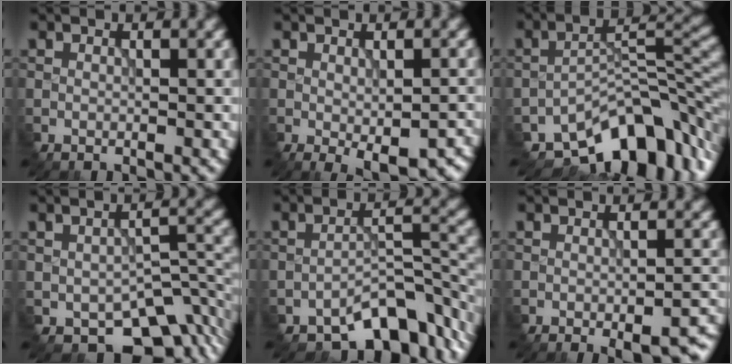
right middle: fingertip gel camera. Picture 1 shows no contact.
{"total": 4.4, "force": [-1.7, 1.6, 3.7], "torque": [-0.050, -0.015, -0.014]}
{"total": 10.6, "force": [-7.5, 4.8, 5.7], "torque": [-0.066, 0.001, -0.136]}
{"total": 6.9, "force": [-4.5, 3.8, 3.5], "torque": [-0.038, -0.021, -0.068]}
{"total": 7.1, "force": [-5.1, 3.0, 4.0], "torque": [-0.044, 0.000, -0.083]}
{"total": 5.2, "force": [-3.5, 1.5, 3.6], "torque": [-0.052, -0.010, -0.041]}